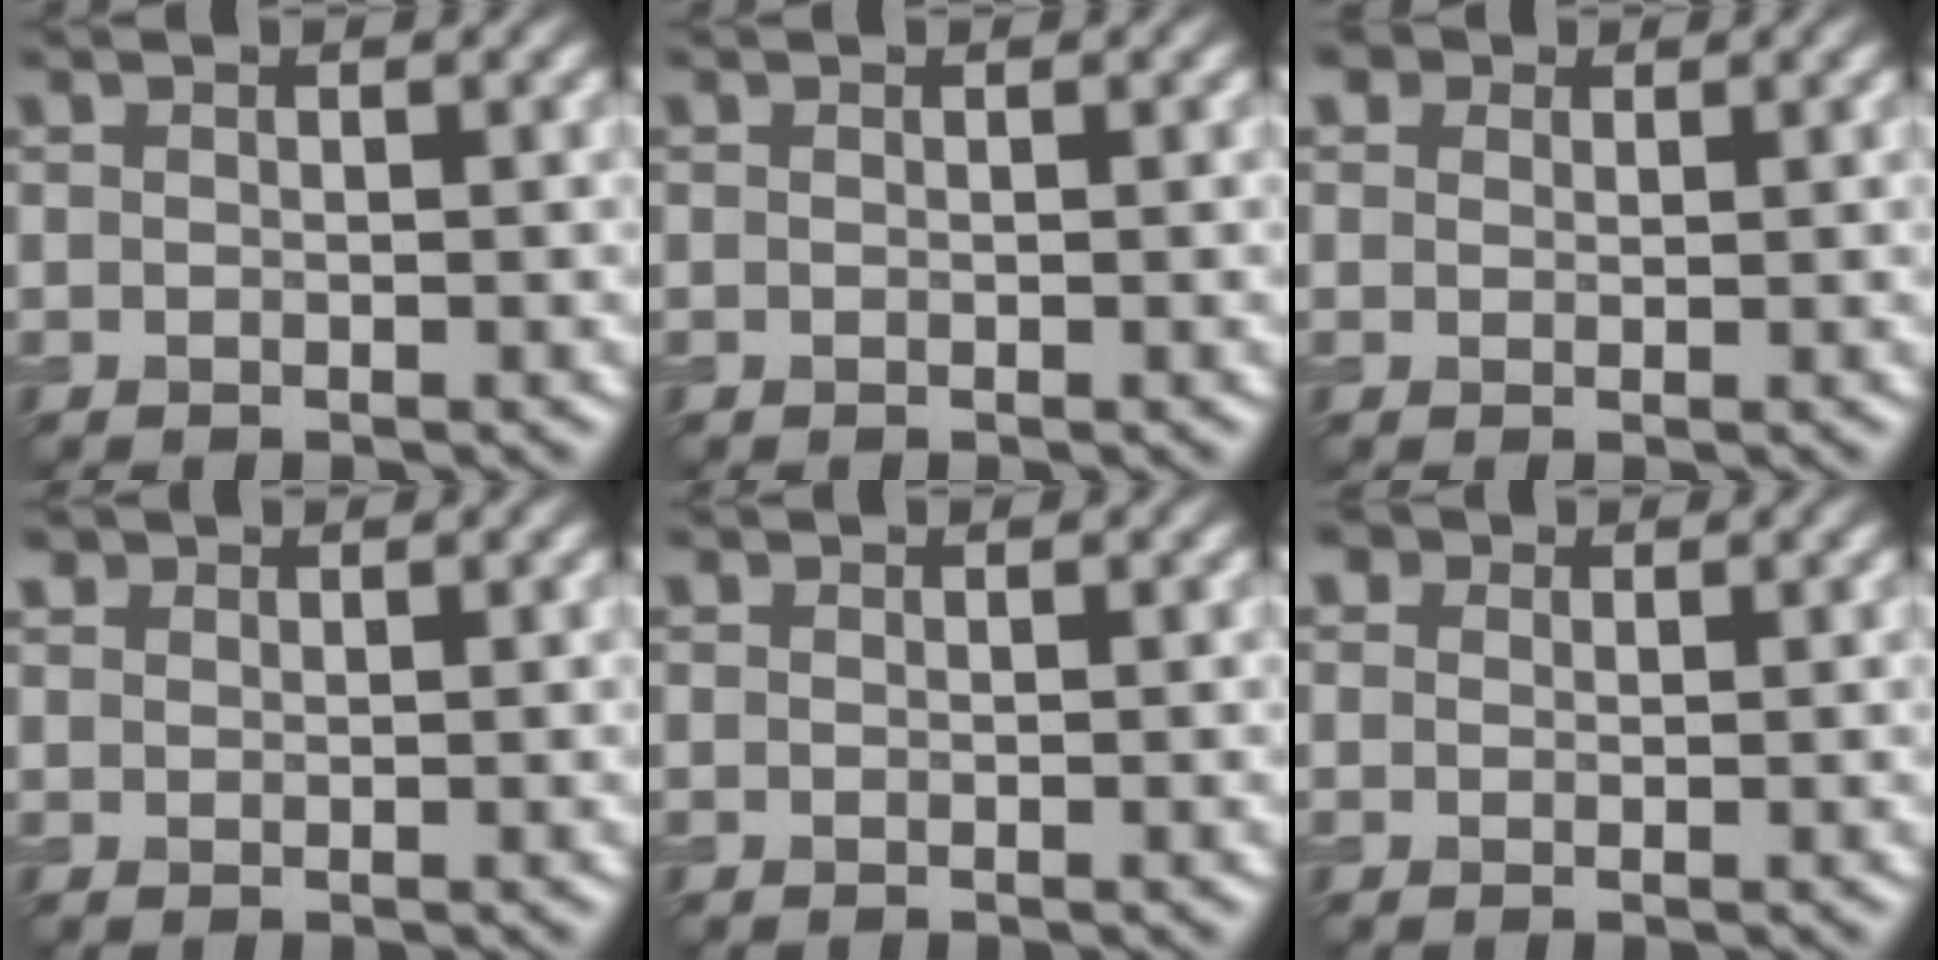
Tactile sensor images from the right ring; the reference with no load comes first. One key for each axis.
{"total": 0.0}
{"total": 2.8, "fx": 1.9, "fy": 1.8, "fz": 1.1, "tx": -0.027, "ty": 0.006, "tz": 0.011}
{"total": 1.0, "fx": 0.8, "fy": 0.5, "fz": 0.1, "tx": -0.001, "ty": 0.001, "tz": 0.016}
{"total": 0.0}
{"total": 2.4, "fx": 1.5, "fy": 1.7, "fz": 1.0, "tx": -0.018, "ty": 0.009, "tz": -0.002}